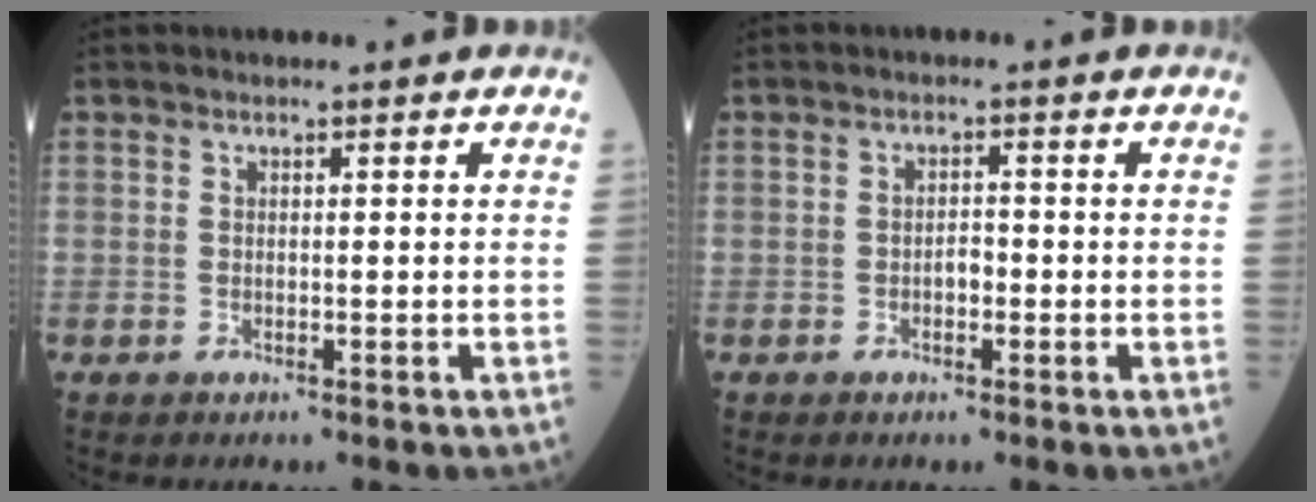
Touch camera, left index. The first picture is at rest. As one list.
[{"total": 1.6, "force": [-0.6, 0.8, 1.3], "torque": [-0.018, 0.004, -0.011]}]